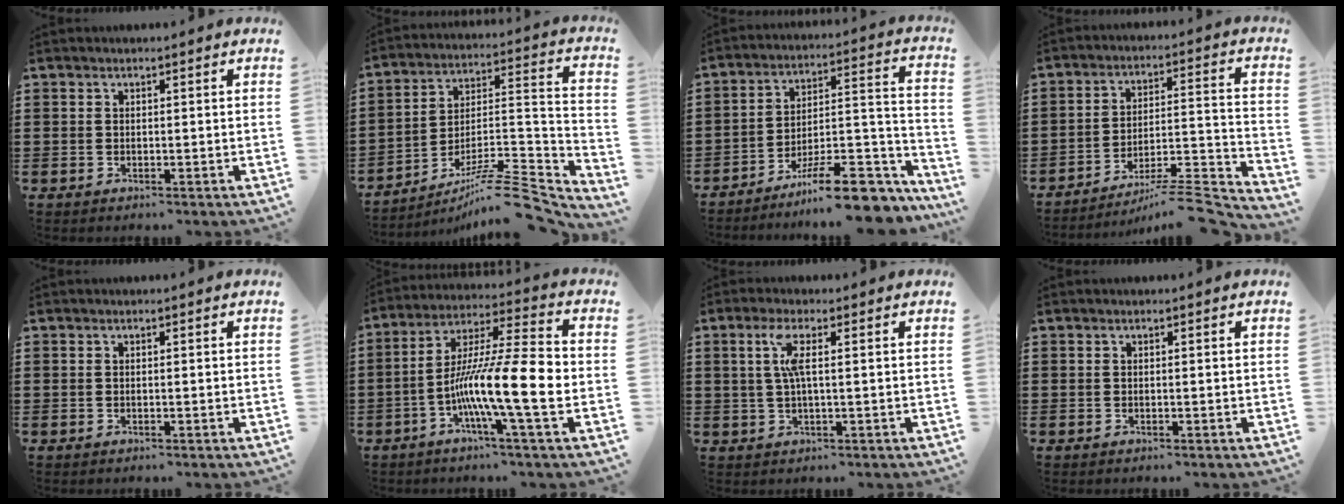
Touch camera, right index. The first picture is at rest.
{"total": 9.9, "force": [-7.8, 1.7, 5.9], "torque": [-0.090, 0.012, -0.153]}
{"total": 12.7, "force": [-9.6, 3.2, 7.6], "torque": [-0.090, 0.041, -0.168]}
{"total": 7.1, "force": [-6.2, 0.4, 3.4], "torque": [-0.048, -0.003, -0.122]}
{"total": 0.0}
{"total": 14.3, "force": [-3.3, 1.8, 13.8], "torque": [-0.270, -0.010, -0.068]}
{"total": 3.8, "force": [0.6, 0.4, 3.7], "torque": [-0.080, -0.002, 0.005]}
{"total": 0.0}